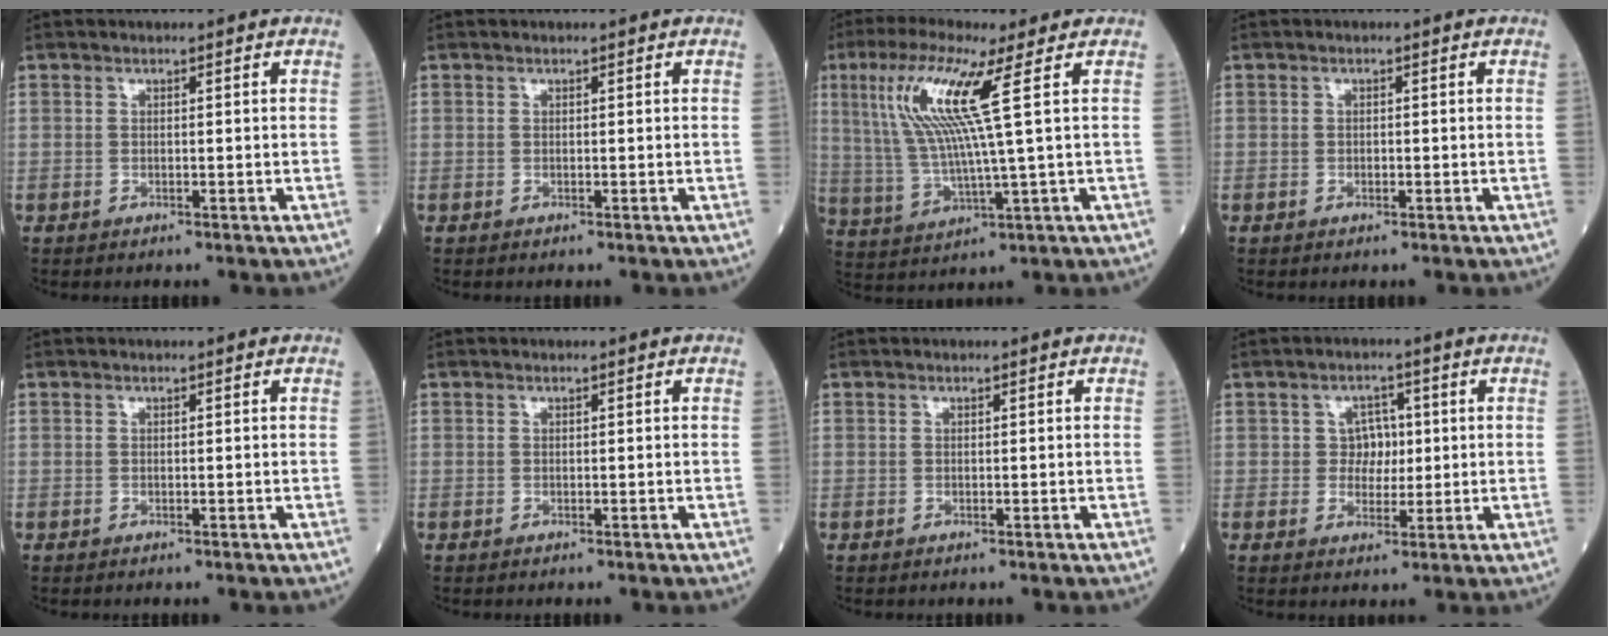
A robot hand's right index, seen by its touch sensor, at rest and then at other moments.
{"total": 0.0}
{"total": 11.8, "force": [4.1, -1.0, 11.0], "torque": [-0.241, 0.004, 0.081]}
{"total": 0.7, "force": [-0.3, 0.5, 0.4], "torque": [-0.004, 0.001, -0.005]}
{"total": 0.0}
{"total": 0.0}
{"total": 0.0}
{"total": 3.5, "force": [0.5, 2.9, 1.9], "torque": [-0.020, 0.007, 0.006]}